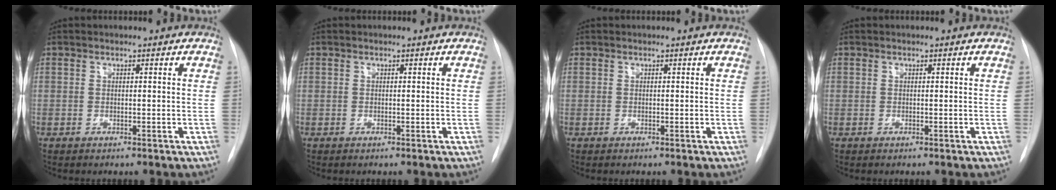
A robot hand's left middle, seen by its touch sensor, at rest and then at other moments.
{"total": 0.0}
{"total": 0.0}
{"total": 0.0}